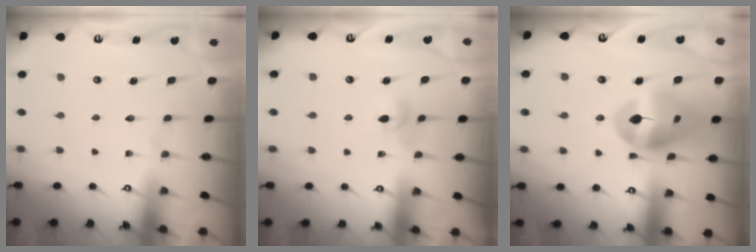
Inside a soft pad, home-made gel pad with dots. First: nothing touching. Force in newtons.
{"total": 4.1, "press": 4.0, "slide": 0.8}
{"total": 16.2, "press": 16.1, "slide": 1.8}